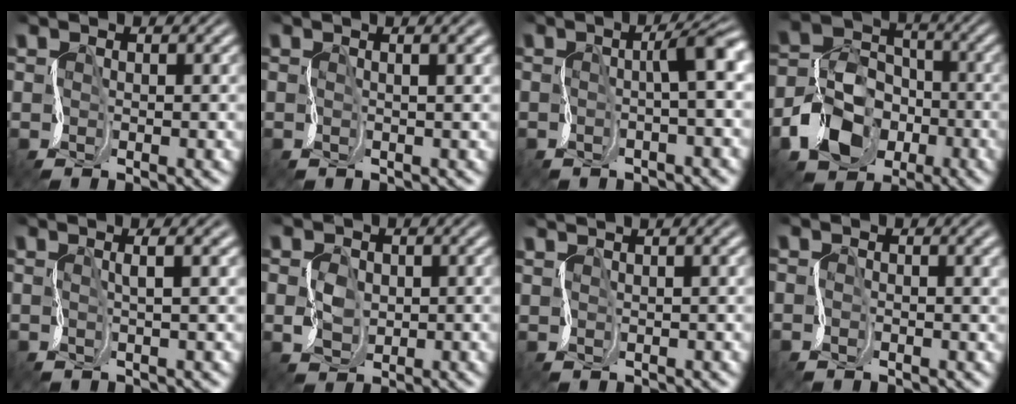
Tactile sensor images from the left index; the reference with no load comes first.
{"total": 2.9, "force": [1.6, 1.1, 2.2], "torque": [-0.022, 0.027, -0.005]}
{"total": 2.9, "force": [0.1, 0.0, 2.9], "torque": [-0.041, 0.014, -0.009]}
{"total": 6.3, "force": [-2.9, 5.1, 2.1], "torque": [-0.053, 0.009, -0.068]}
{"total": 1.7, "force": [1.1, 0.1, 1.2], "torque": [-0.011, 0.012, 0.008]}
{"total": 1.3, "force": [0.6, 1.2, -0.2], "torque": [-0.013, 0.009, 0.011]}
{"total": 2.2, "force": [1.6, 0.9, 1.2], "torque": [-0.004, 0.024, 0.002]}
{"total": 2.0, "force": [0.3, 1.1, 1.6], "torque": [-0.029, 0.011, -0.007]}